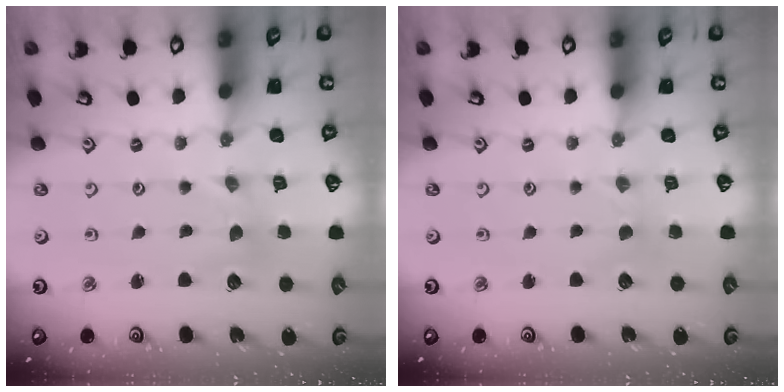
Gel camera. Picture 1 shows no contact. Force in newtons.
{"total": 0.0}